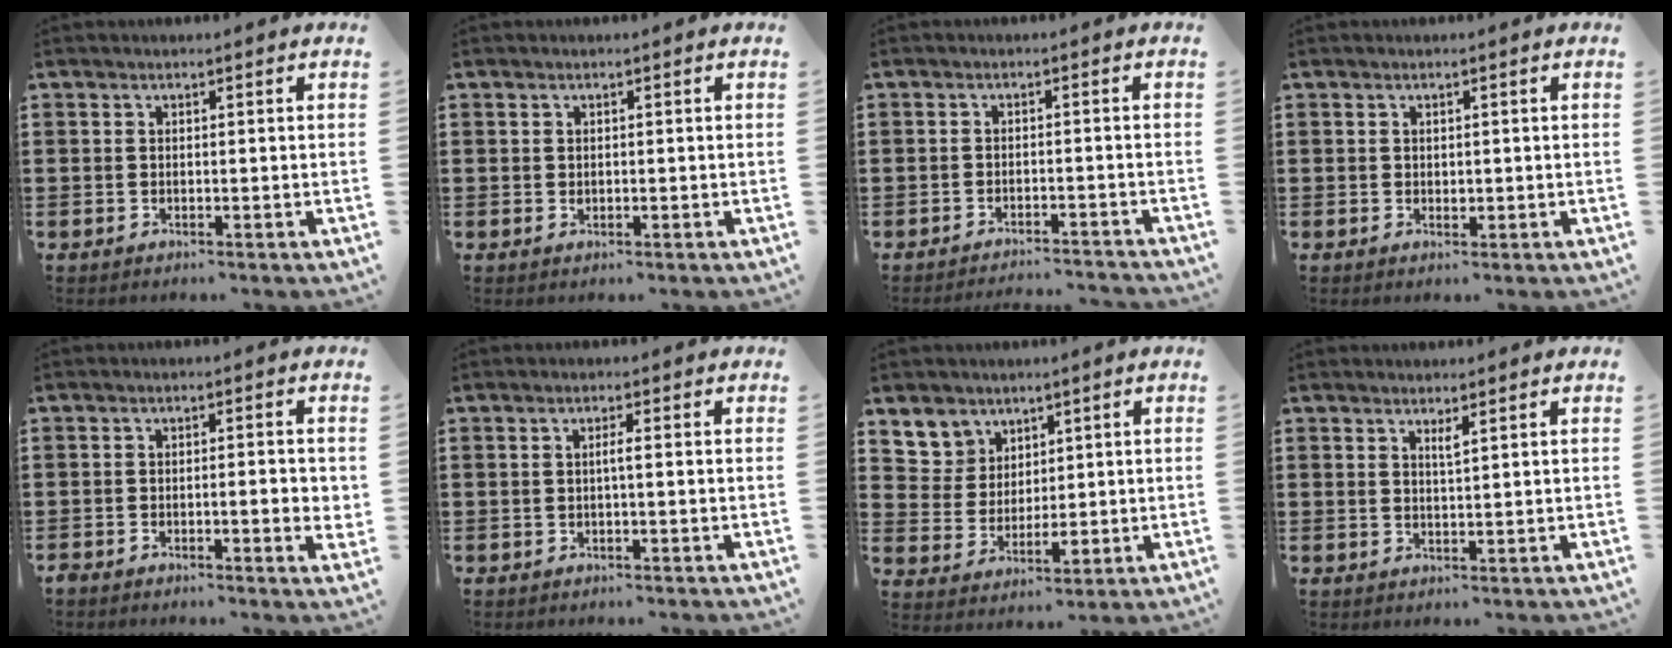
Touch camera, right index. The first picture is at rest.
{"total": 0.5, "force": [0.1, 0.4, 0.3], "torque": [-0.007, 0.002, 0.003]}
{"total": 2.2, "force": [-2.2, -0.1, -0.1], "torque": [-0.004, 0.002, -0.048]}
{"total": 0.7, "force": [0.2, 0.6, 0.4], "torque": [-0.009, 0.003, 0.004]}
{"total": 3.2, "force": [-1.3, 0.5, 2.9], "torque": [-0.045, -0.002, -0.023]}
{"total": 1.4, "force": [-0.2, 0.0, 1.4], "torque": [-0.026, -0.001, -0.005]}
{"total": 6.0, "force": [3.4, 4.9, 0.5], "torque": [-0.034, 0.004, 0.065]}
{"total": 1.3, "force": [1.0, 0.0, 0.9], "torque": [-0.020, -0.002, 0.017]}